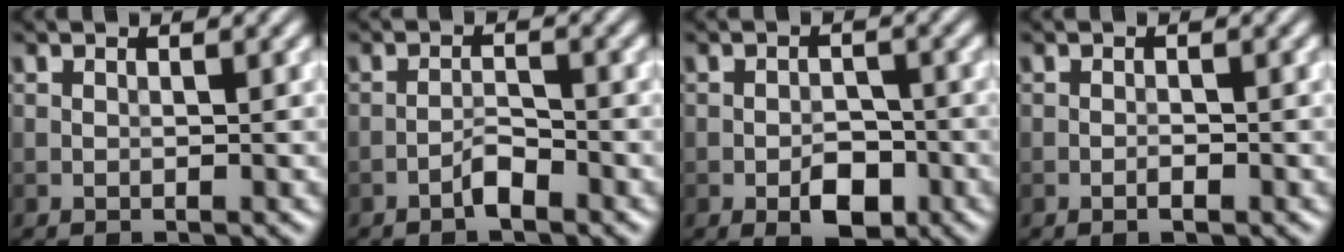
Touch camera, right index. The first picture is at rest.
{"total": 1.8, "force": [-1.3, 0.4, 1.1], "torque": [-0.020, 0.006, -0.027]}
{"total": 3.8, "force": [-1.7, 2.1, 2.6], "torque": [-0.035, 0.000, -0.028]}
{"total": 0.9, "force": [-0.5, 0.3, 0.7], "torque": [-0.013, 0.000, -0.009]}